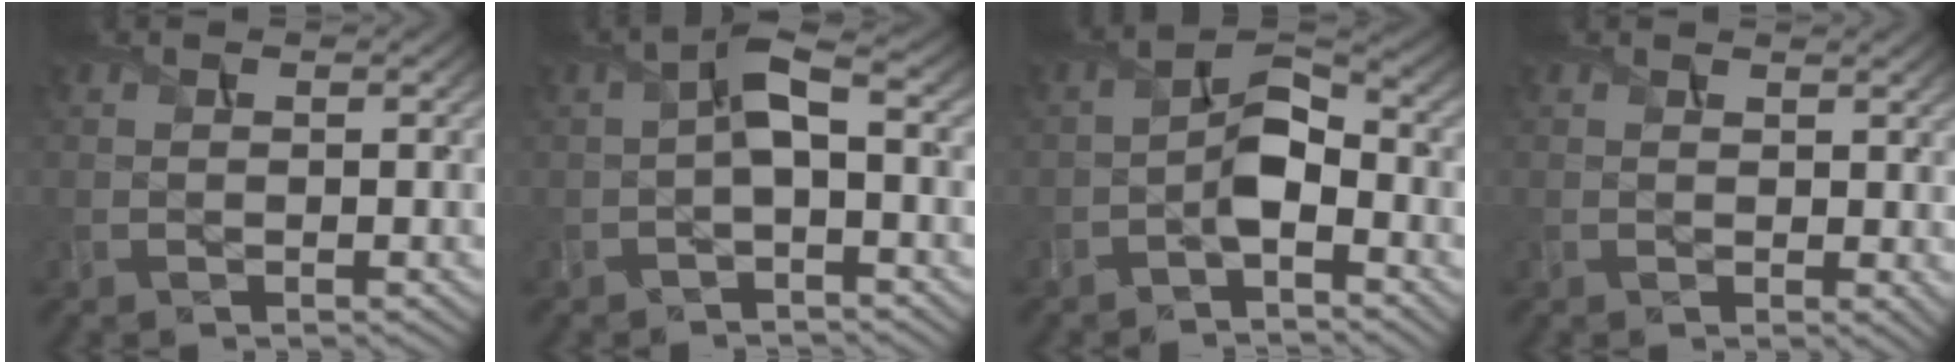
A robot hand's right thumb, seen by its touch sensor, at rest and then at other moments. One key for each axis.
{"total": 4.1, "fx": -0.5, "fy": 1.4, "fz": 3.8, "tx": -0.079, "ty": 0.014, "tz": -0.017}
{"total": 4.9, "fx": -2.0, "fy": 2.2, "fz": 3.9, "tx": -0.067, "ty": 0.012, "tz": -0.046}
{"total": 1.7, "fx": 1.0, "fy": 0.7, "fz": 1.1, "tx": -0.015, "ty": -0.005, "tz": 0.021}